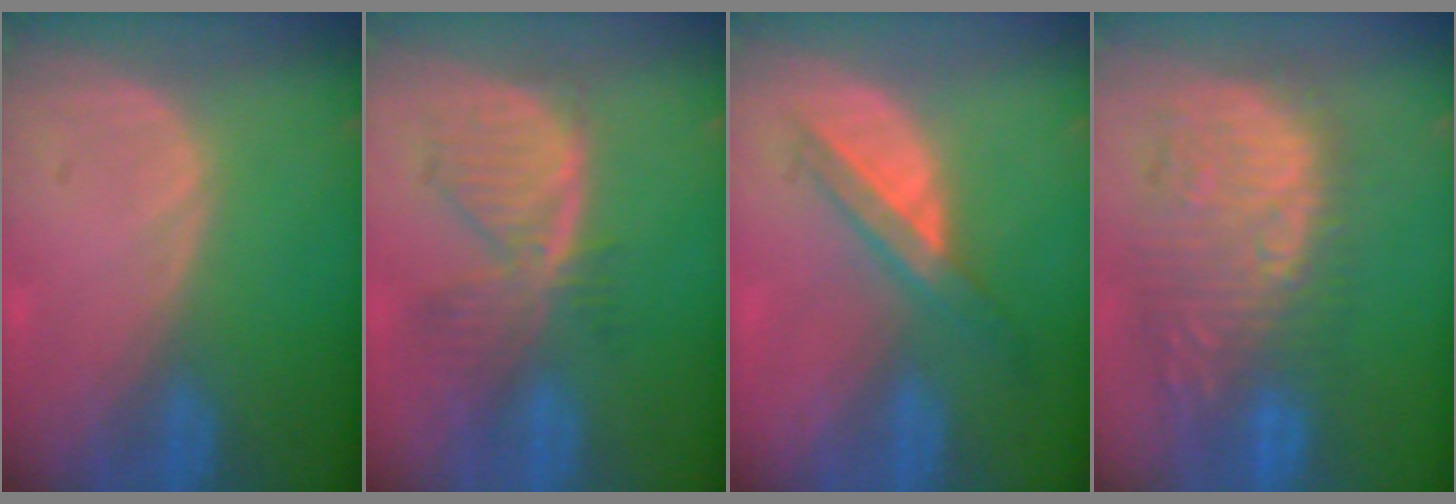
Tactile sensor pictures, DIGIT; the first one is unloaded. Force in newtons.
{"total": 7.8, "press": 6.8, "slide": 3.7}
{"total": 5.8, "press": 5.2, "slide": 2.6}
{"total": 11.8, "press": 11.1, "slide": 4.0}